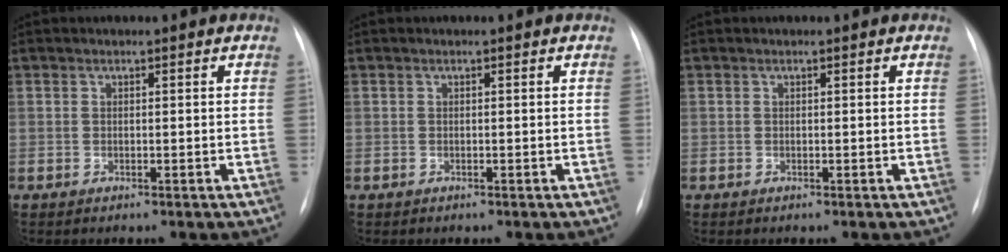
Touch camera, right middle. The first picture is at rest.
{"total": 0.0}
{"total": 0.0}